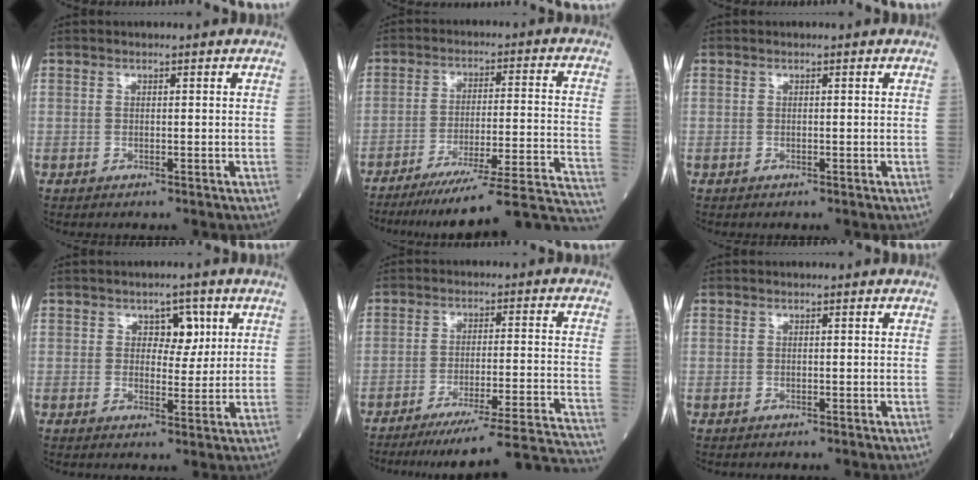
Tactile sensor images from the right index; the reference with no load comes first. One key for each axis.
{"total": 26.0, "fx": -23.9, "fy": -1.8, "fz": 9.9, "tx": -0.061, "ty": -0.019, "tz": -0.323}
{"total": 0.0}
{"total": 4.1, "fx": 1.6, "fy": 2.5, "fz": 2.8, "tx": -0.031, "ty": 0.006, "tz": 0.023}
{"total": 24.0, "fx": -22.6, "fy": -2.3, "fz": 7.8, "tx": -0.049, "ty": -0.028, "tz": -0.299}
{"total": 0.0}